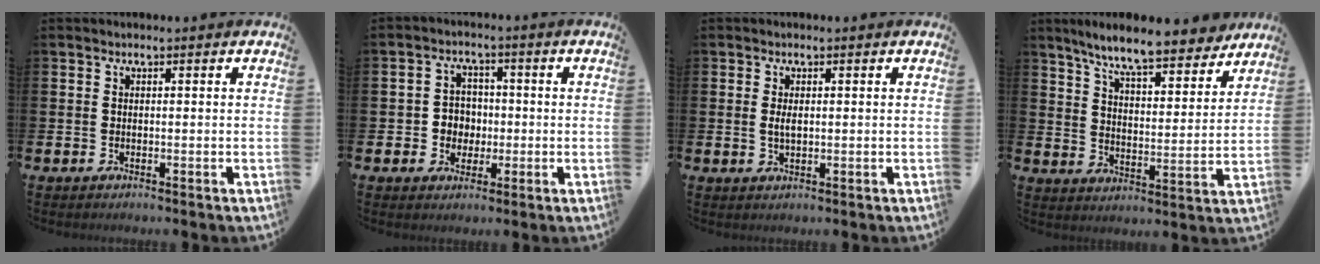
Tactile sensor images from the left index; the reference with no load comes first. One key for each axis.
{"total": 3.8, "fx": -0.2, "fy": 3.7, "fz": 0.9, "tx": -0.016, "ty": 0.003, "tz": -0.013}
{"total": 1.8, "fx": 0.2, "fy": 0.8, "fz": 1.6, "tx": -0.024, "ty": 0.001, "tz": 0.001}
{"total": 9.7, "fx": 8.8, "fy": 1.3, "fz": 3.9, "tx": -0.092, "ty": -0.049, "tz": 0.154}